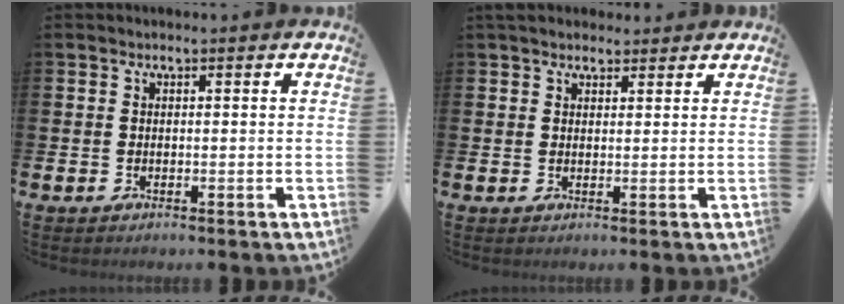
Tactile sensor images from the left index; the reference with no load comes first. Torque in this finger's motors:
{"motor_torque": [0.30, -1.84, -0.07, 0.19]}